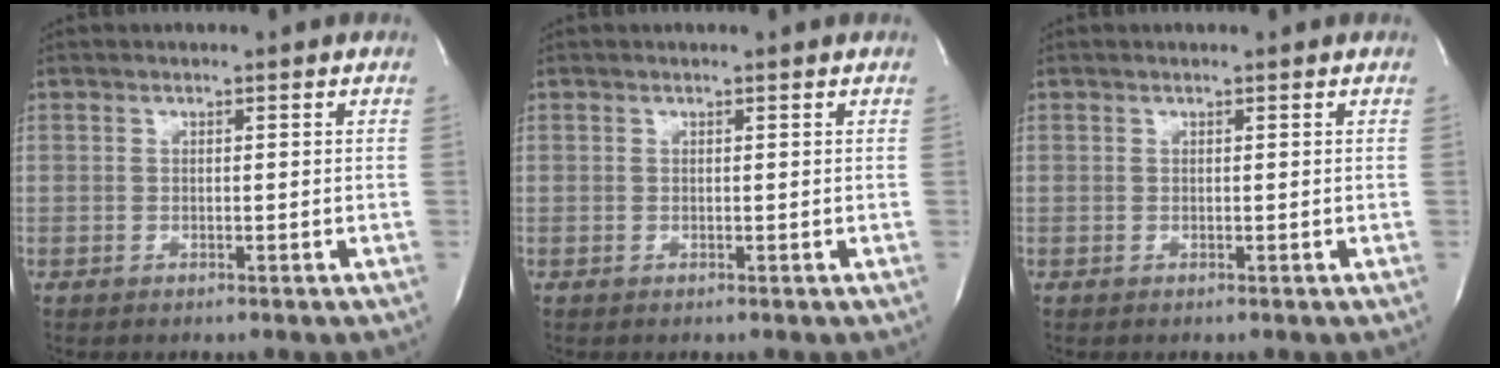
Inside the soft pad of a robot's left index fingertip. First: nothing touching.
{"total": 0.8, "force": [0.7, -0.1, 0.2], "torque": [-0.007, -0.001, 0.012]}
{"total": 0.8, "force": [0.7, -0.1, 0.2], "torque": [-0.006, 0.005, 0.012]}